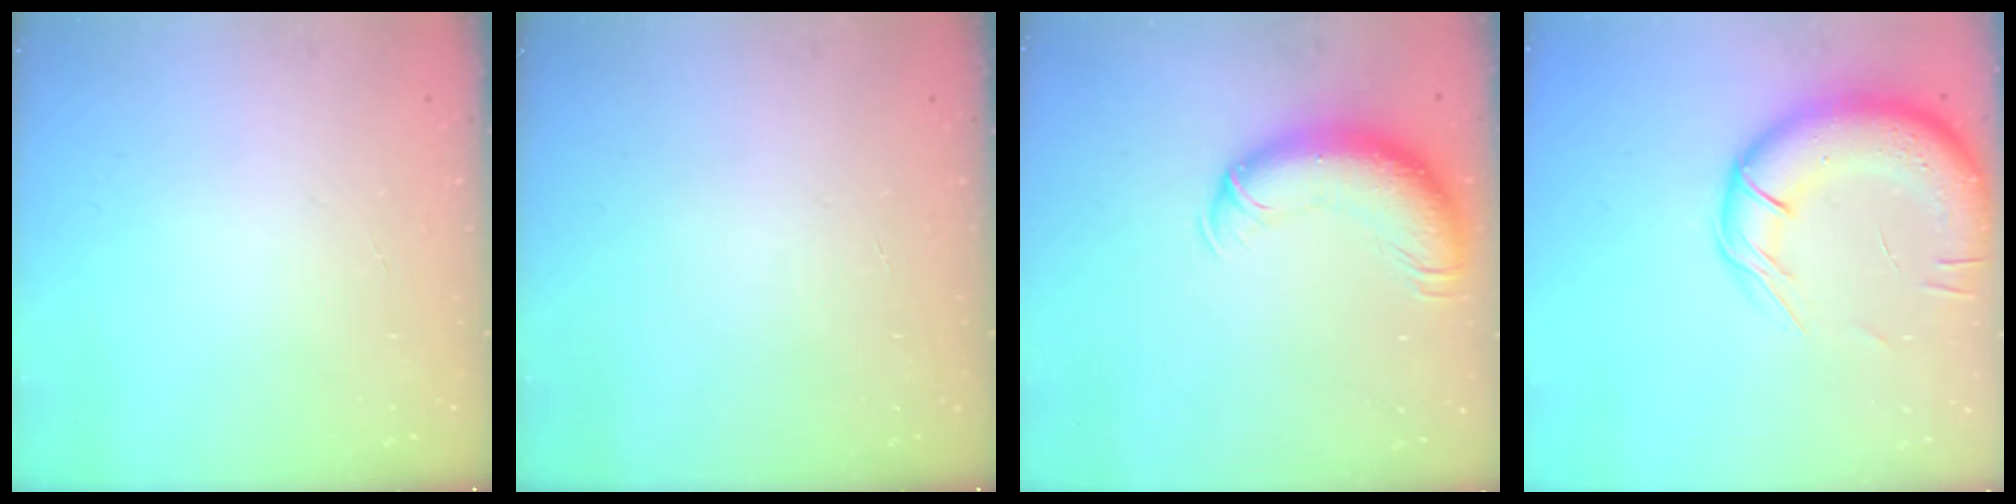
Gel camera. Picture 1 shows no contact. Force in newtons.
{"total": 0.0}
{"total": 13.5, "press": 13.1, "slide": 3.5}
{"total": 18.1, "press": 17.7, "slide": 3.6}